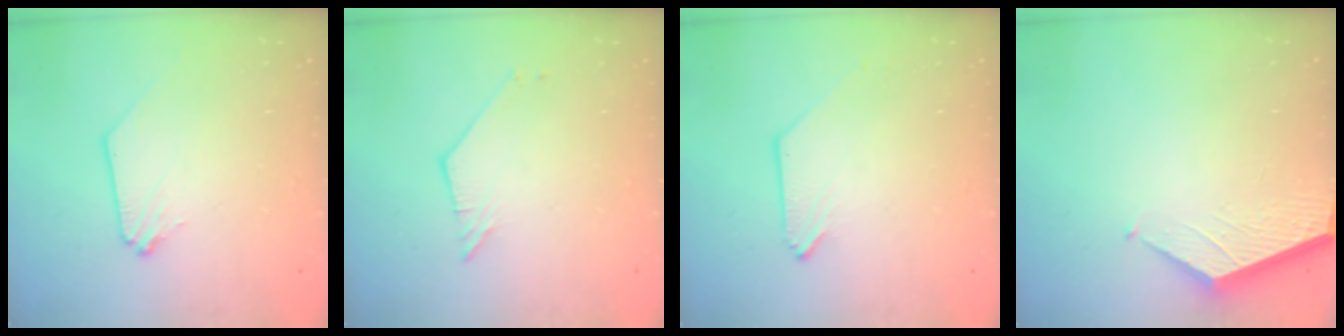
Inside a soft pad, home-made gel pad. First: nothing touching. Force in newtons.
{"total": 2.5, "press": 2.5, "slide": 0.1}
{"total": 0.0}
{"total": 2.6, "press": 2.6, "slide": 0.4}